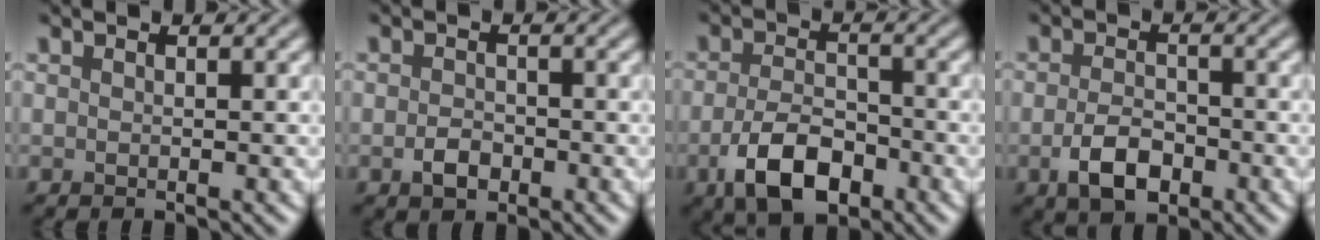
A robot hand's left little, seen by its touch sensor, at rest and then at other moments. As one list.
[{"total": 2.2, "force": [-1.0, 1.4, 1.4], "torque": [-0.024, -0.001, -0.024]}, {"total": 6.0, "force": [-2.9, 3.1, 4.2], "torque": [-0.079, -0.006, -0.058]}, {"total": 4.1, "force": [-1.8, 2.4, 2.8], "torque": [-0.056, -0.003, -0.038]}]